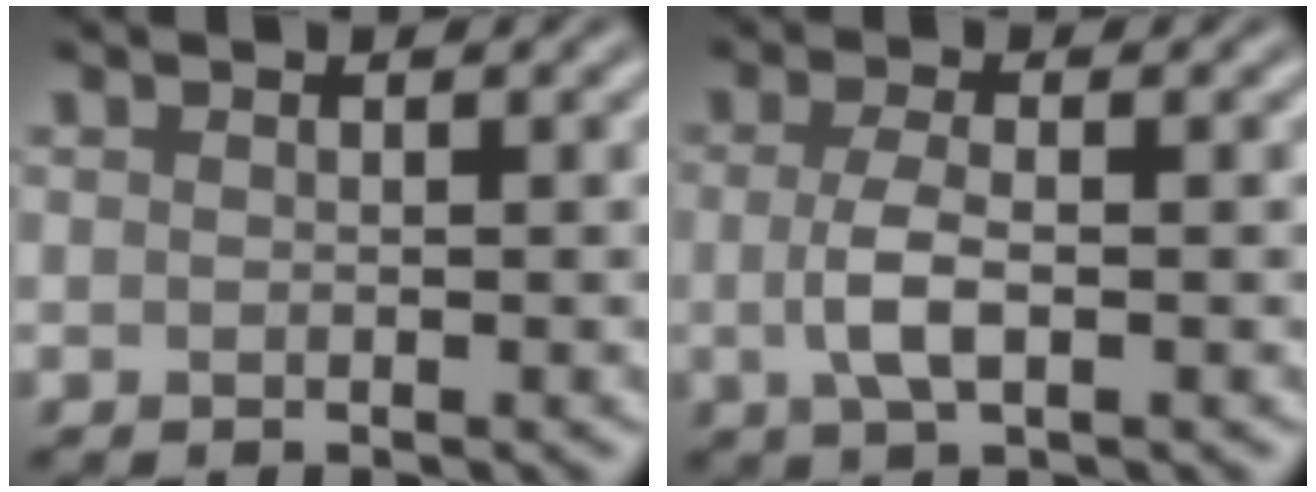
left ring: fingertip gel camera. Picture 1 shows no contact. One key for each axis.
{"total": 3.1, "fx": -0.3, "fy": 1.1, "fz": 2.9, "tx": -0.064, "ty": -0.002, "tz": -0.009}